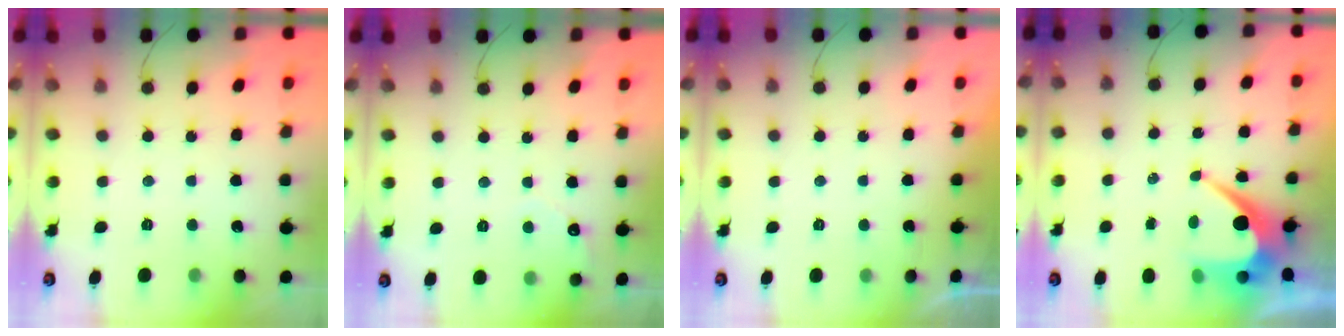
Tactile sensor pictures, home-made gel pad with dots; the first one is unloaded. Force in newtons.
{"total": 2.2, "press": 2.2, "slide": 0.2}
{"total": 1.0, "press": 0.9, "slide": 0.3}
{"total": 9.4, "press": 9.4, "slide": 0.9}